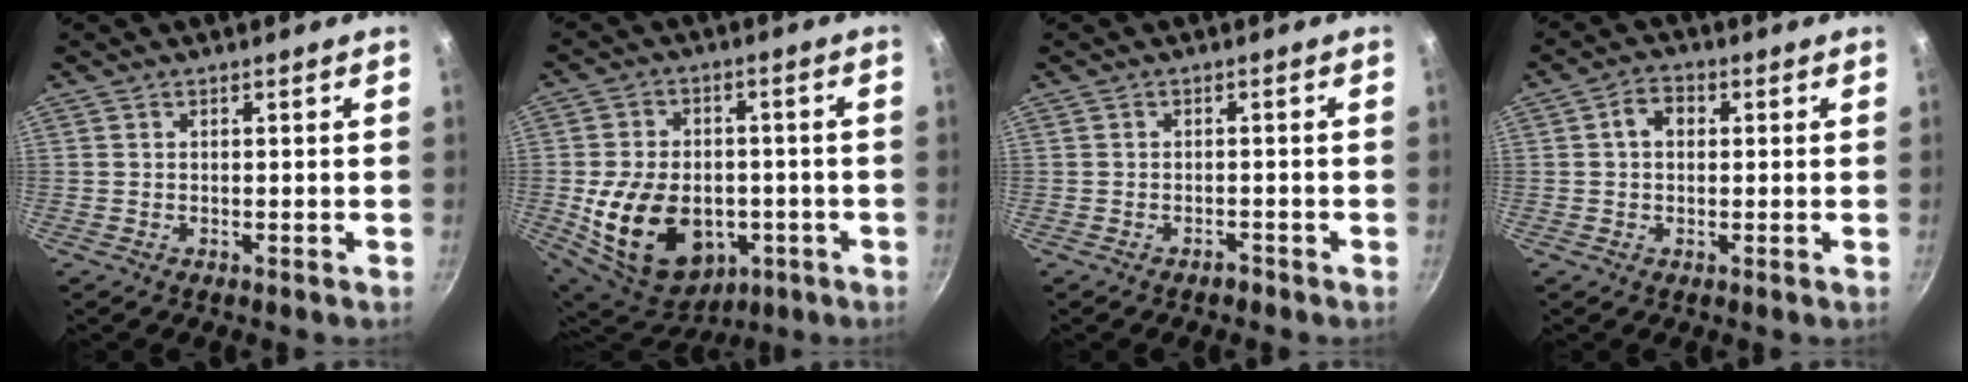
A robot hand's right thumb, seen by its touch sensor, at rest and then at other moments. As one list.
[{"total": 20.1, "force": [-4.2, 14.4, 13.4], "torque": [-0.221, 0.016, -0.047]}, {"total": 1.2, "force": [-1.0, 0.5, 0.3], "torque": [-0.002, 0.016, -0.012]}, {"total": 4.4, "force": [0.8, 3.2, 2.9], "torque": [-0.032, 0.012, 0.005]}]